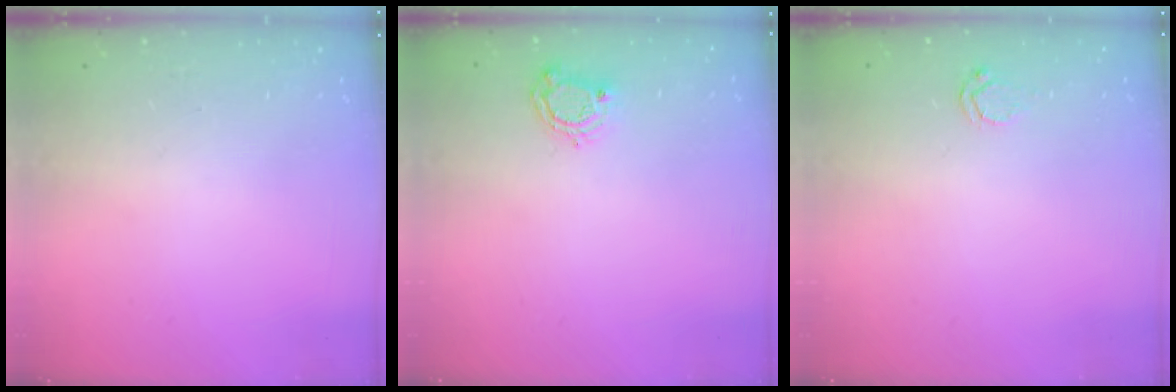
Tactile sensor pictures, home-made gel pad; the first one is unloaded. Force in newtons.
{"total": 5.3, "press": 5.3, "slide": 0.7}
{"total": 2.9, "press": 2.9, "slide": 0.3}